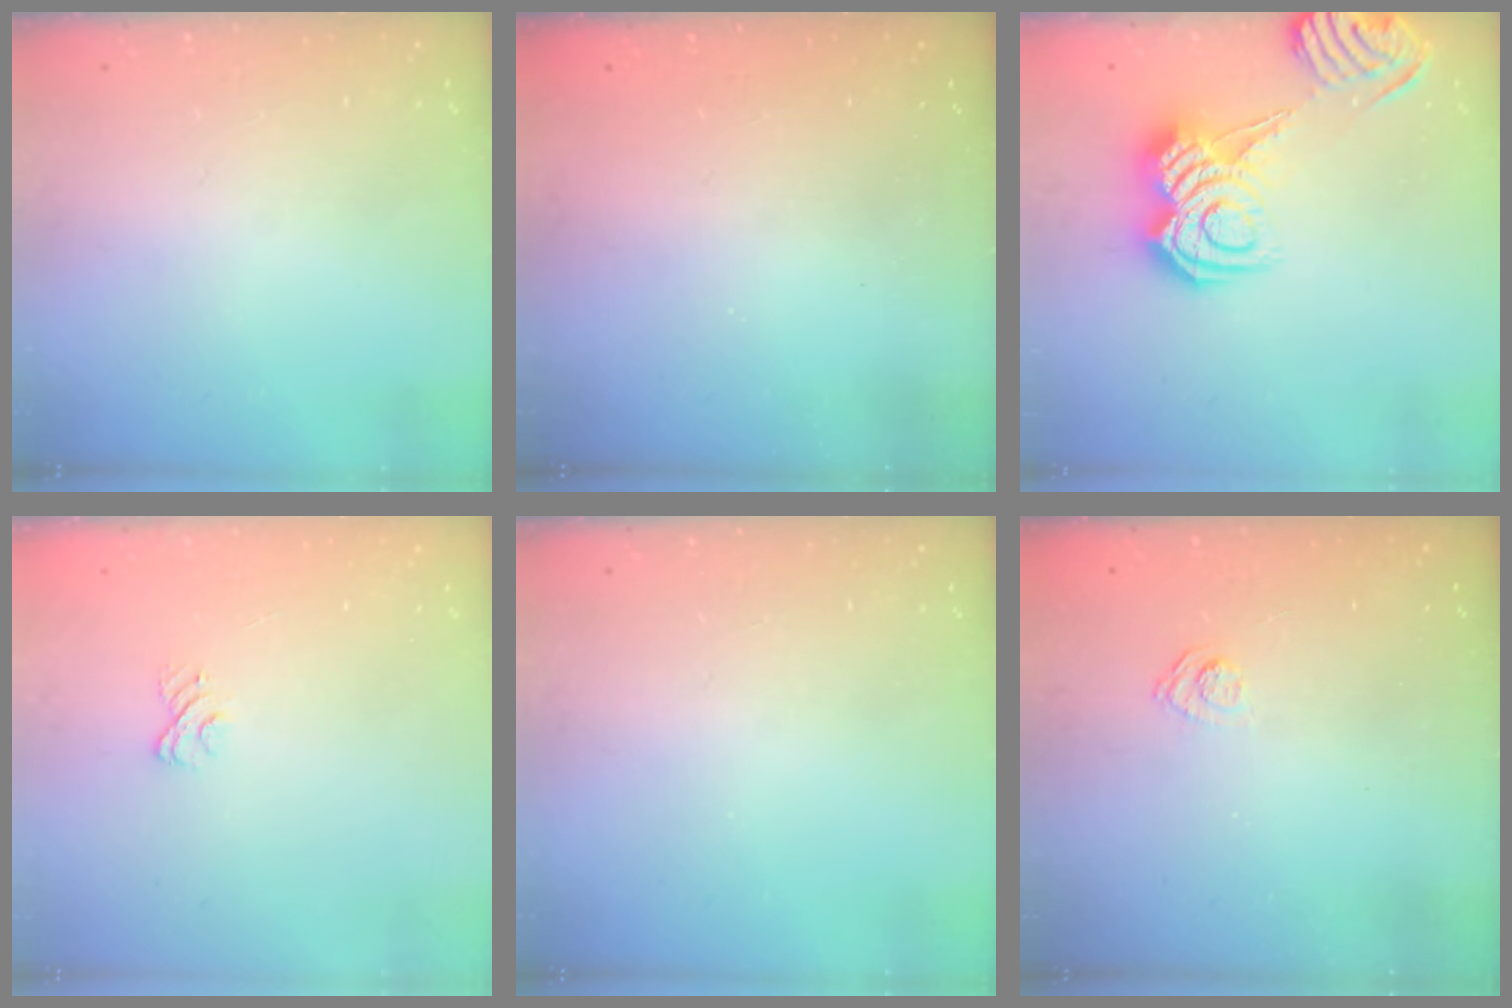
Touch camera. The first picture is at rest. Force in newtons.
{"total": 2.3, "press": 2.2, "slide": 0.7}
{"total": 9.6, "press": 9.5, "slide": 1.1}
{"total": 3.5, "press": 3.3, "slide": 1.2}
{"total": 0.0}
{"total": 3.1, "press": 2.8, "slide": 1.3}